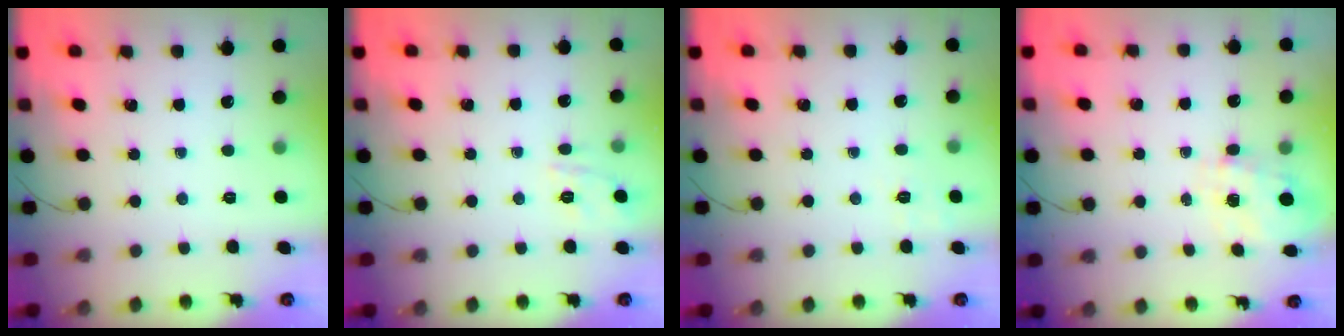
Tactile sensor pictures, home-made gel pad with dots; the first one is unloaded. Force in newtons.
{"total": 1.9, "press": 0.9, "slide": 1.6}
{"total": 2.0, "press": 1.1, "slide": 1.7}
{"total": 0.7, "press": 0.4, "slide": 0.6}